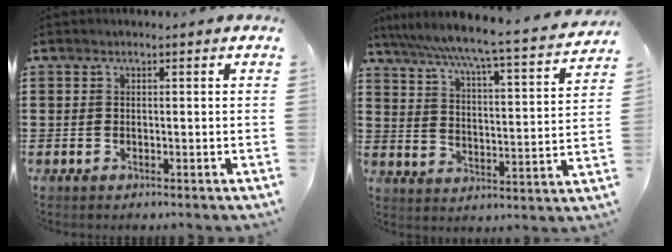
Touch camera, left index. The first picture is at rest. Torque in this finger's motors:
{"motor_torque": [0.29, -1.68, 0.77, 0.21]}